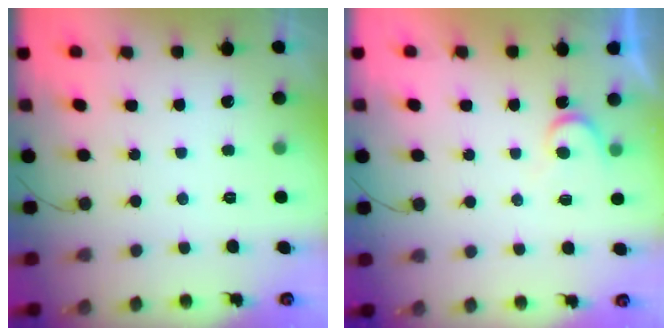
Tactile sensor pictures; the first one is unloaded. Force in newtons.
{"total": 4.5, "press": 4.5, "slide": 0.4}